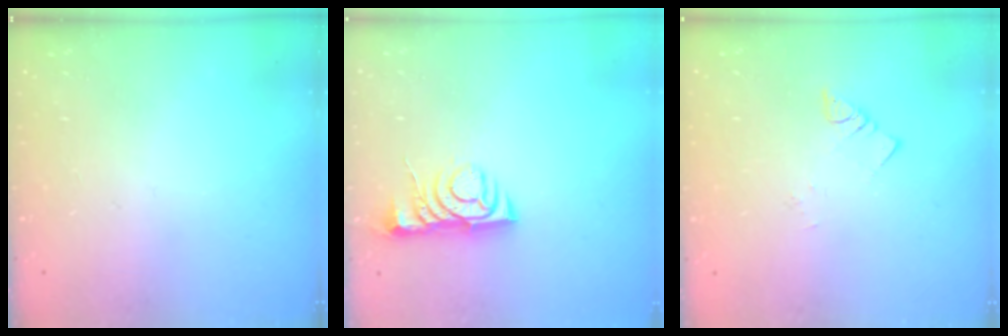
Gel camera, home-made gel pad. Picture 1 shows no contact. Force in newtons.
{"total": 5.5, "press": 5.4, "slide": 0.7}
{"total": 1.9, "press": 1.9, "slide": 0.1}